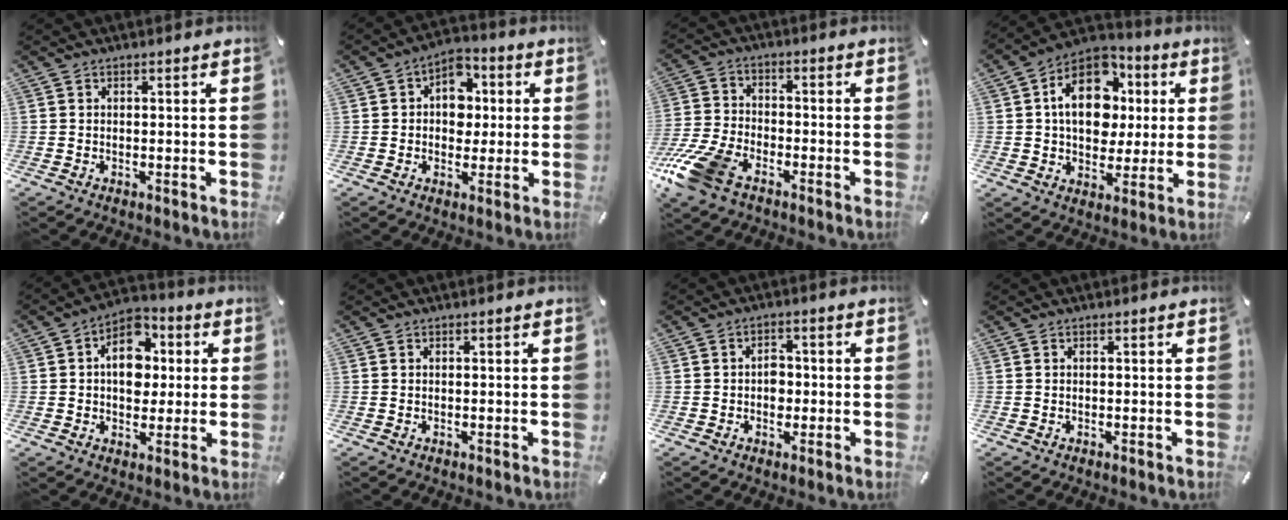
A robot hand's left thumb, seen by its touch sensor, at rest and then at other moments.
{"total": 8.0, "force": [0.8, 6.8, 4.1], "torque": [-0.051, -0.002, 0.012]}
{"total": 12.7, "force": [-7.8, 6.8, 7.3], "torque": [-0.163, 0.031, -0.149]}
{"total": 15.7, "force": [3.1, 11.8, 9.9], "torque": [-0.169, -0.002, 0.059]}
{"total": 11.0, "force": [1.2, 8.4, 7.1], "torque": [-0.101, 0.003, 0.019]}
{"total": 0.0}
{"total": 3.9, "force": [-0.5, 3.0, 2.4], "torque": [-0.029, 0.000, -0.014]}
{"total": 0.0}